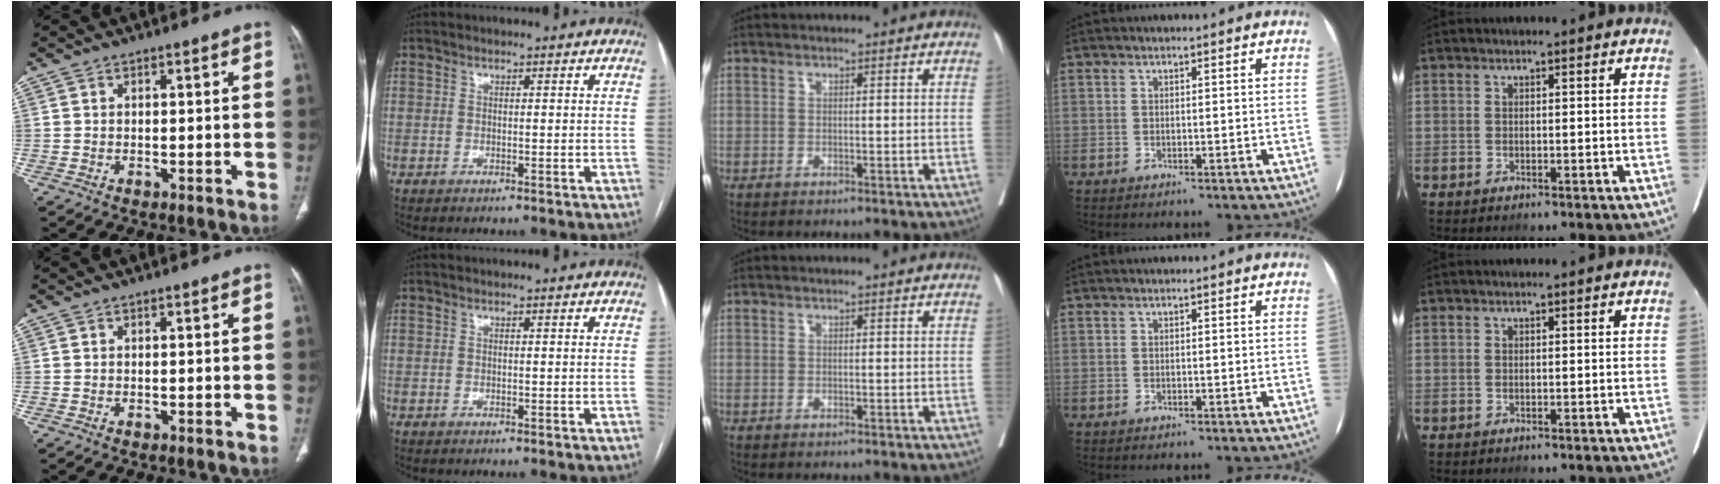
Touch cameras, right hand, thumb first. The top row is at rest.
{}